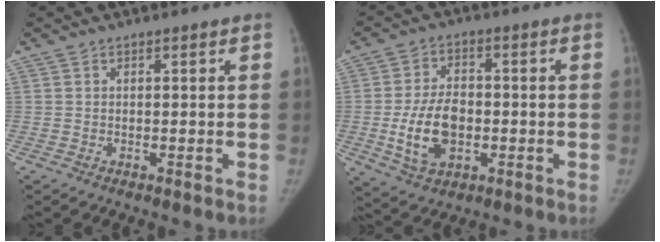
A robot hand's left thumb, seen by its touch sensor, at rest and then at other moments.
{"total": 10.9, "force": [-2.2, 7.0, 8.0], "torque": [-0.132, 0.009, -0.032]}